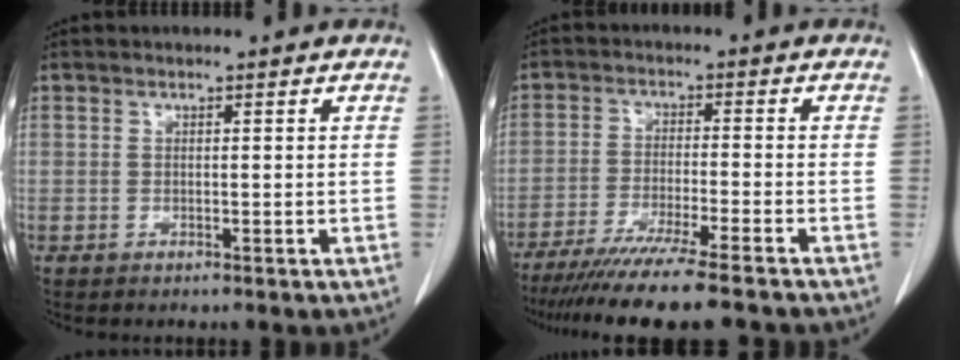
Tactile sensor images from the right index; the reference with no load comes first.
{"total": 14.8, "force": [-12.5, -0.5, 8.0], "torque": [-0.118, -0.046, -0.197]}